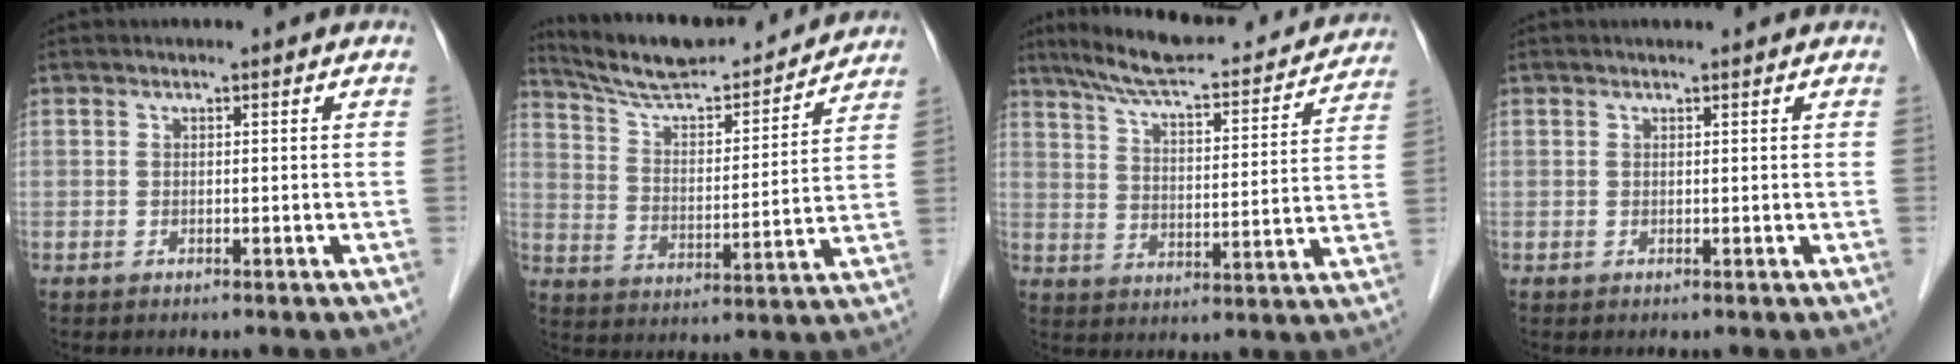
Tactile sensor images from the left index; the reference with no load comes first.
{"total": 18.4, "force": [17.2, 2.6, 6.0], "torque": [-0.098, 0.003, 0.263]}
{"total": 20.8, "force": [18.9, 3.1, 8.2], "torque": [-0.128, 0.005, 0.261]}
{"total": 1.0, "force": [0.9, 0.0, 0.3], "torque": [-0.007, 0.006, 0.016]}